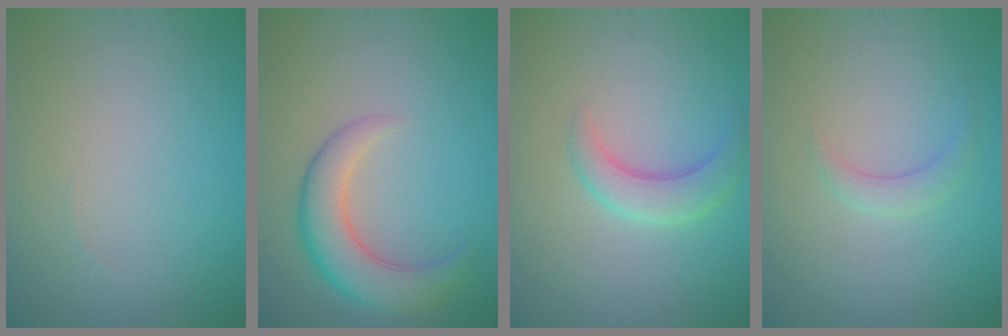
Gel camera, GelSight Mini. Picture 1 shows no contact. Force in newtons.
{"total": 5.4, "press": 5.4, "slide": 0.3}
{"total": 2.8, "press": 2.8, "slide": 0.1}
{"total": 1.4, "press": 1.4, "slide": 0.1}